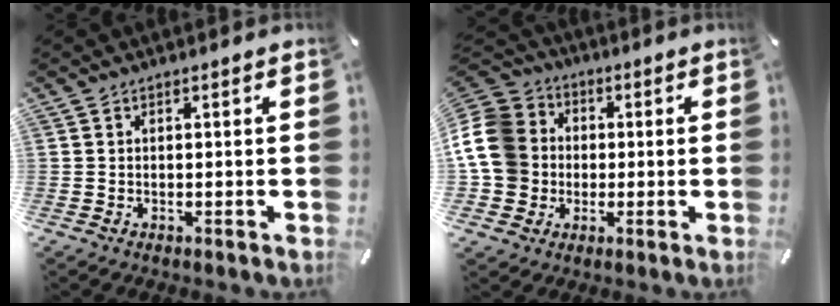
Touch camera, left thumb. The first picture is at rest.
{"total": 14.7, "force": [0.1, 13.2, 6.4], "torque": [-0.149, 0.017, 0.001]}